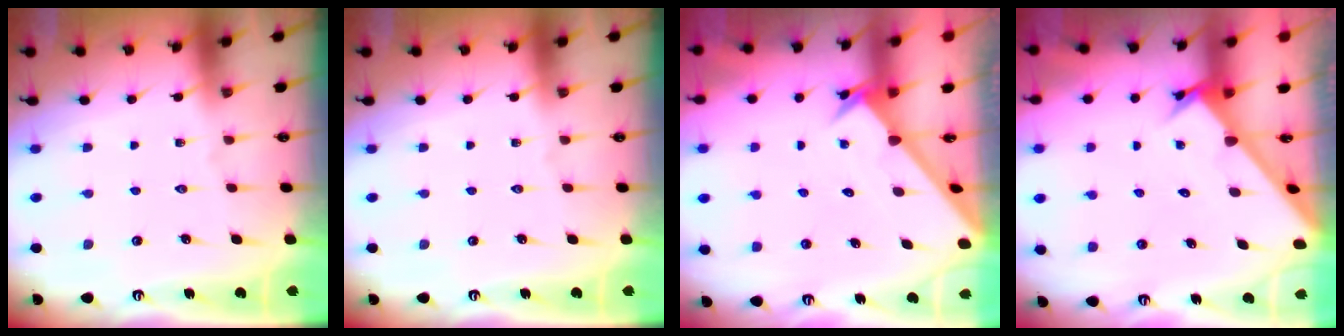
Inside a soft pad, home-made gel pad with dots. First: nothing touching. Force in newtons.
{"total": 0.0}
{"total": 2.2, "press": 2.2, "slide": 0.2}
{"total": 2.4, "press": 2.4, "slide": 0.2}